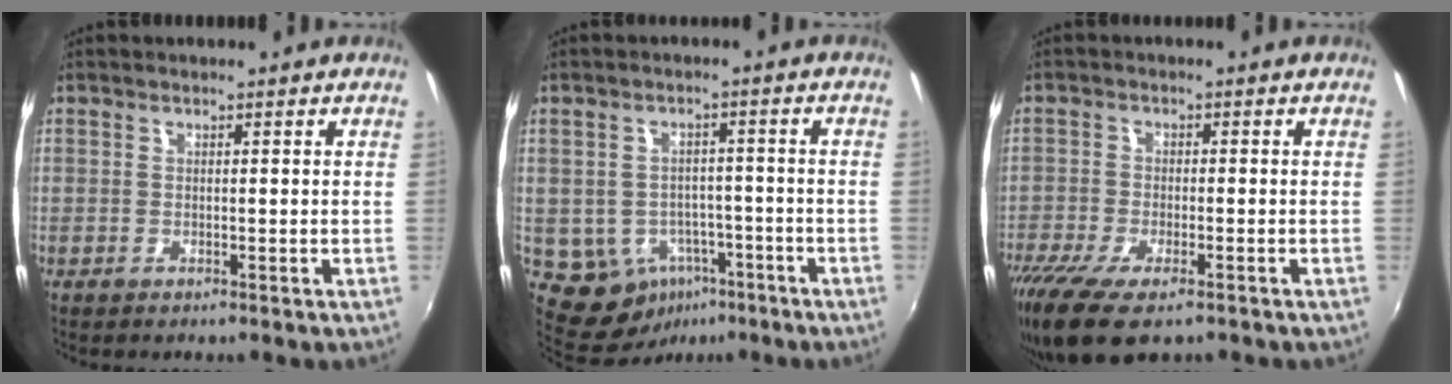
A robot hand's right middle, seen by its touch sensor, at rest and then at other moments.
{"total": 8.9, "force": [-4.0, 7.1, 3.5], "torque": [-0.082, 0.008, -0.033]}
{"total": 11.2, "force": [-7.5, 3.7, 7.4], "torque": [-0.171, -0.044, -0.133]}